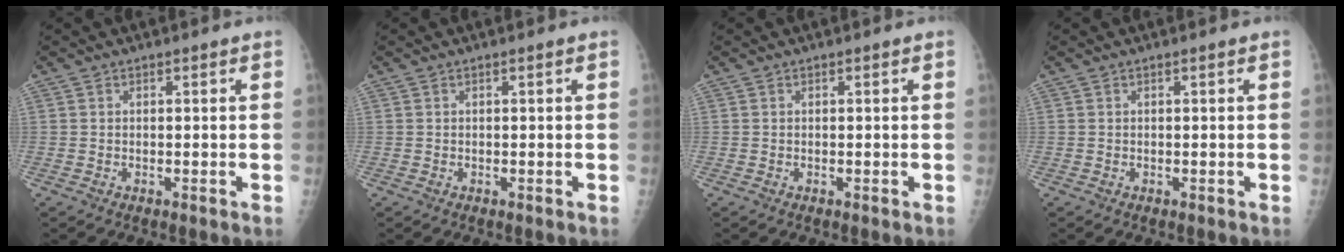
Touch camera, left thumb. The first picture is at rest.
{"total": 0.0}
{"total": 0.0}
{"total": 0.0}